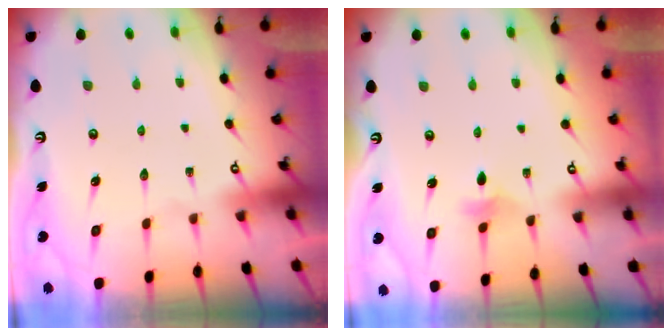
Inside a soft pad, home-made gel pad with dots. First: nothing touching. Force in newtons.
{"total": 2.7, "press": 2.6, "slide": 0.5}